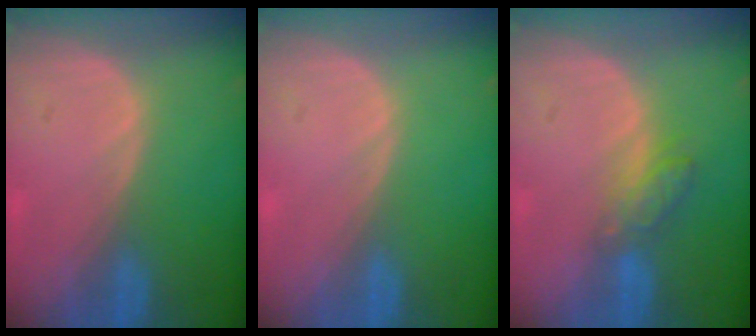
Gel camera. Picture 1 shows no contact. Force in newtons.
{"total": 0.0}
{"total": 4.4, "press": 4.1, "slide": 1.6}